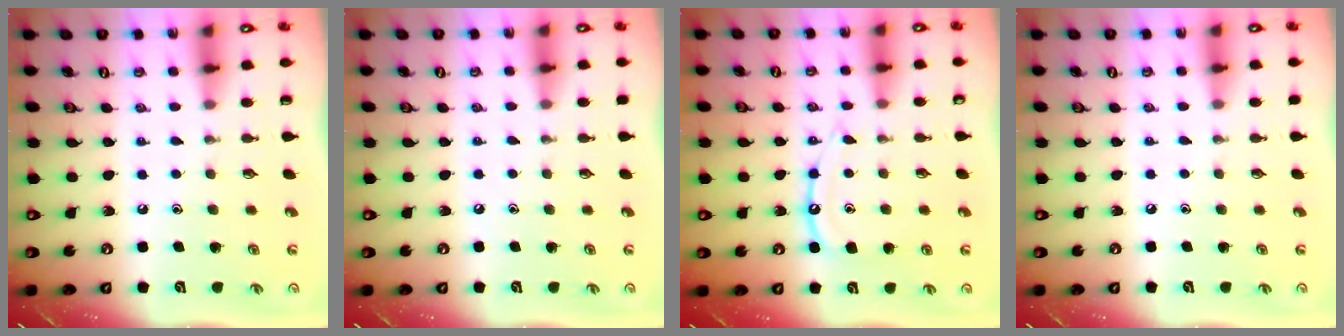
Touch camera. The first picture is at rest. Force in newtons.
{"total": 0.9, "press": 0.9, "slide": 0.2}
{"total": 11.2, "press": 11.2, "slide": 1.0}
{"total": 0.0}